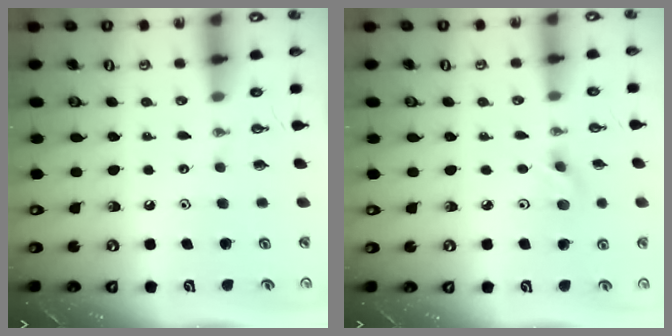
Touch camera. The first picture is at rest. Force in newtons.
{"total": 3.9, "press": 3.6, "slide": 1.4}